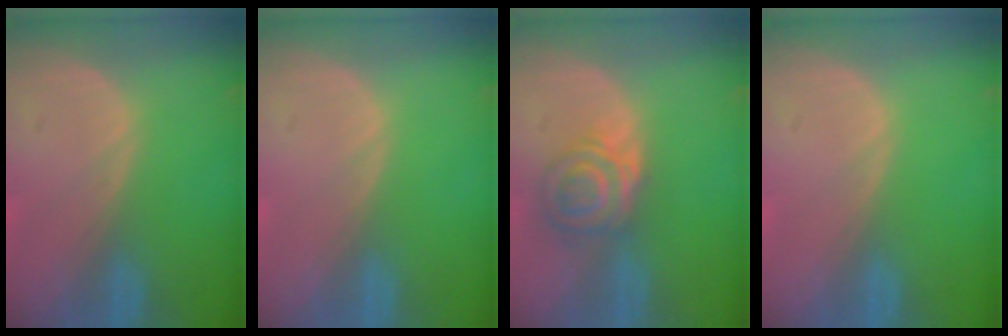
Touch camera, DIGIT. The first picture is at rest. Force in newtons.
{"total": 0.0}
{"total": 6.0, "press": 5.5, "slide": 2.3}
{"total": 0.0}